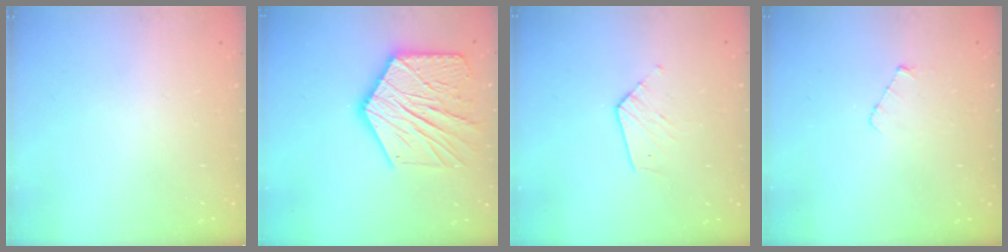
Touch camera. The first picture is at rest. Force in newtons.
{"total": 21.0, "press": 21.0, "slide": 1.7}
{"total": 6.0, "press": 6.0, "slide": 0.5}
{"total": 3.4, "press": 3.4, "slide": 0.3}